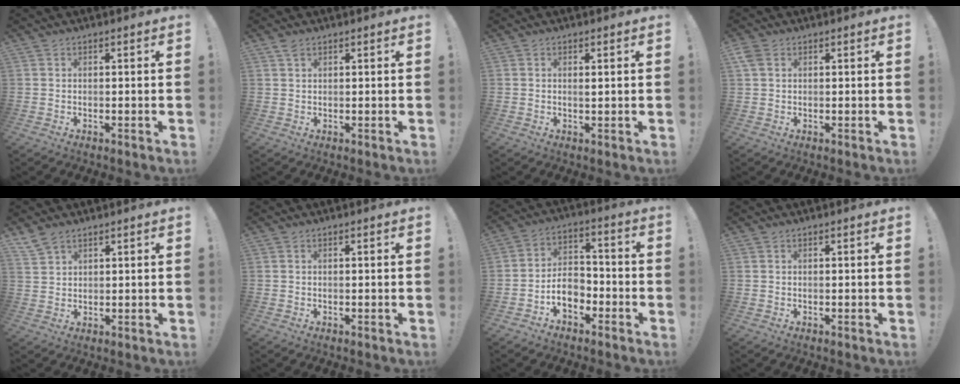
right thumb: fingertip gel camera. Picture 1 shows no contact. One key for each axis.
{"total": 2.1, "fx": 1.4, "fy": 1.0, "fz": 1.2, "tx": -0.025, "ty": 0.000, "tz": 0.025}
{"total": 1.0, "fx": 0.6, "fy": -0.1, "fz": 0.8, "tx": -0.002, "ty": -0.008, "tz": 0.006}
{"total": 3.2, "fx": 1.3, "fy": 2.2, "fz": 1.9, "tx": -0.036, "ty": 0.005, "tz": 0.028}
{"total": 4.1, "fx": 3.3, "fy": 1.9, "fz": 1.5, "tx": -0.036, "ty": -0.014, "tz": 0.066}
{"total": 0.0}
{"total": 9.1, "fx": -4.3, "fy": 6.2, "fz": 5.1, "tx": -0.086, "ty": 0.028, "tz": -0.072}
{"total": 0.0}